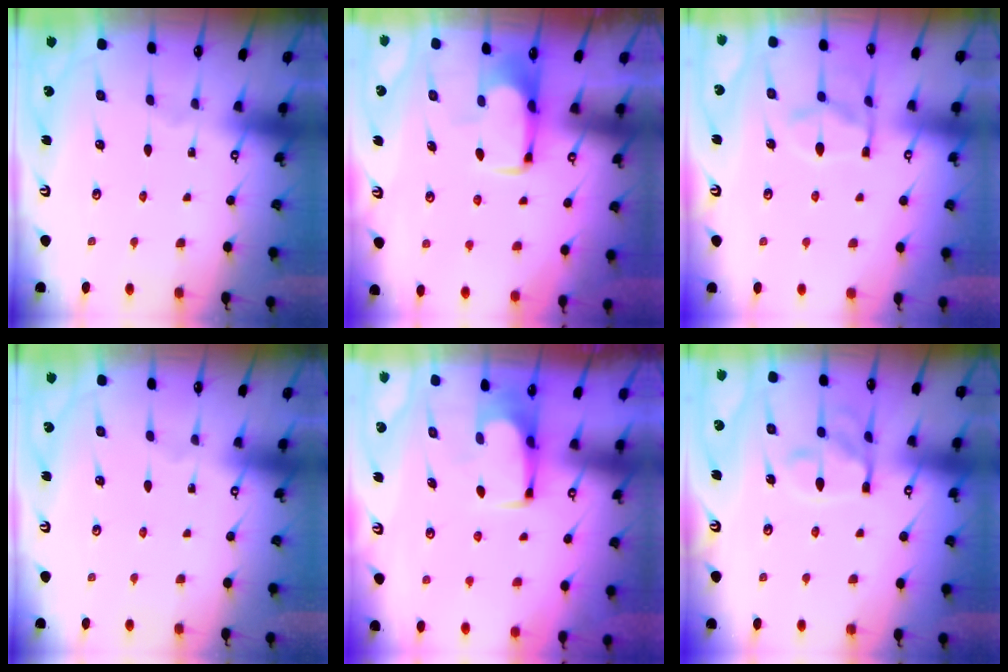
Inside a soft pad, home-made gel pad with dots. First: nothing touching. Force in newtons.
{"total": 2.0, "press": 2.0, "slide": 0.4}
{"total": 10.5, "press": 10.4, "slide": 1.3}
{"total": 0.0}
{"total": 1.6, "press": 1.5, "slide": 0.3}
{"total": 13.3, "press": 13.2, "slide": 1.4}